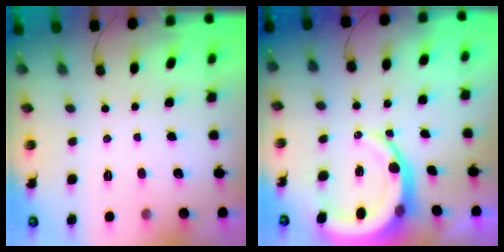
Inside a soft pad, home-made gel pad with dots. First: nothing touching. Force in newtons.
{"total": 10.8, "press": 10.7, "slide": 1.2}